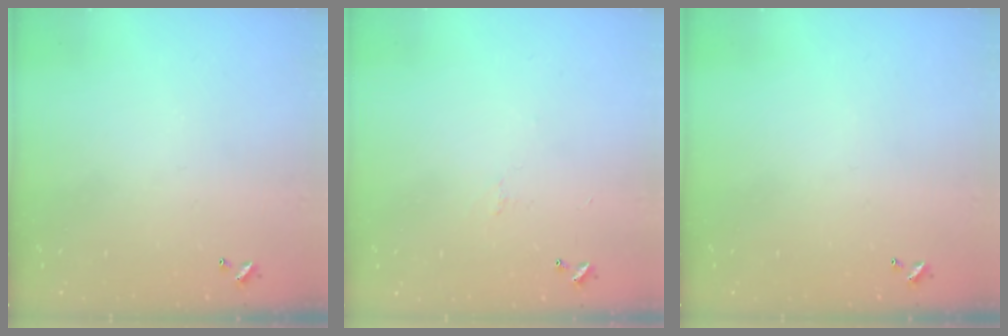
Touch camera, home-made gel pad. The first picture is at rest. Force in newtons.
{"total": 0.6, "press": 0.4, "slide": 0.5}
{"total": 0.0}